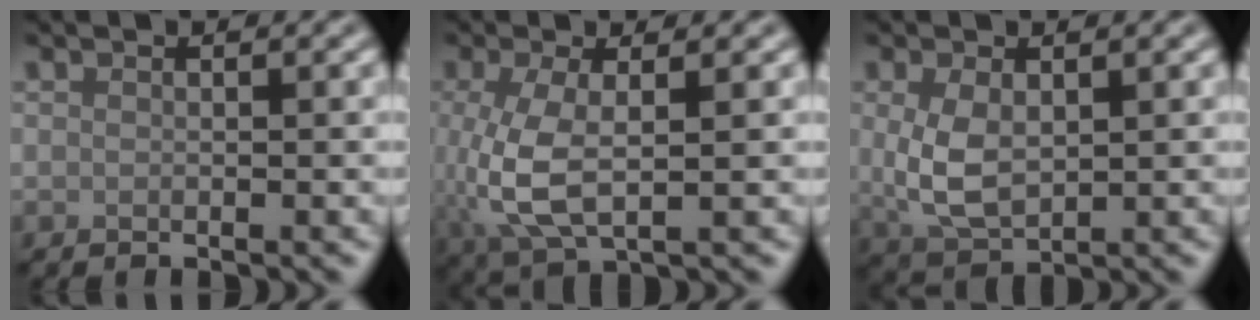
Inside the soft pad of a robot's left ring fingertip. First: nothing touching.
{"total": 5.3, "force": [-0.2, 2.1, 4.8], "torque": [-0.118, -0.009, -0.002]}
{"total": 4.3, "force": [0.4, 2.6, 3.4], "torque": [-0.080, -0.002, 0.017]}